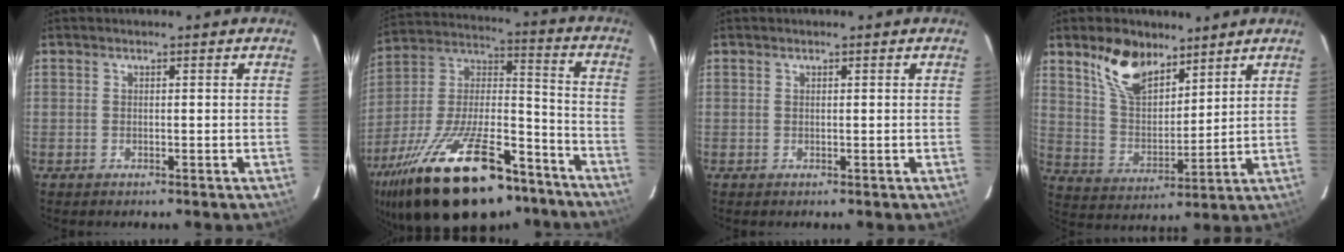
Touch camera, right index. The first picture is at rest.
{"total": 31.8, "force": [-21.1, 12.5, 20.2], "torque": [-0.375, -0.010, -0.323]}
{"total": 0.0}
{"total": 11.9, "force": [8.2, 5.8, 6.4], "torque": [-0.120, 0.010, 0.158]}